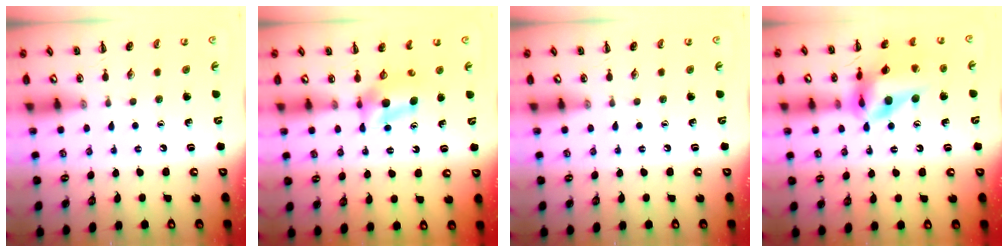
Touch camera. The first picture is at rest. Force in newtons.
{"total": 4.4, "press": 4.3, "slide": 0.6}
{"total": 0.0}
{"total": 17.4, "press": 17.1, "slide": 2.9}